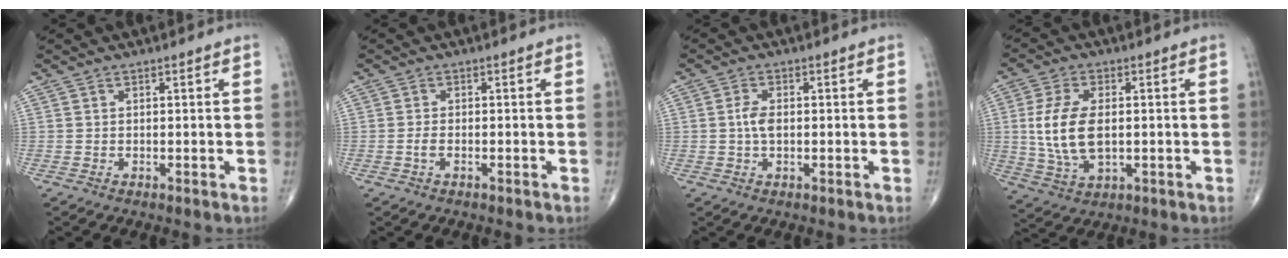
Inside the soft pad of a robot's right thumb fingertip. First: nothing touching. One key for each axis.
{"total": 1.2, "fx": -0.5, "fy": 0.5, "fz": 1.0, "tx": -0.024, "ty": 0.001, "tz": -0.010}
{"total": 3.0, "fx": -0.1, "fy": 1.6, "fz": 2.6, "tx": -0.055, "ty": 0.003, "tz": -0.005}
{"total": 11.2, "fx": 0.2, "fy": 6.2, "fz": 9.3, "tx": -0.193, "ty": -0.004, "tz": 0.010}